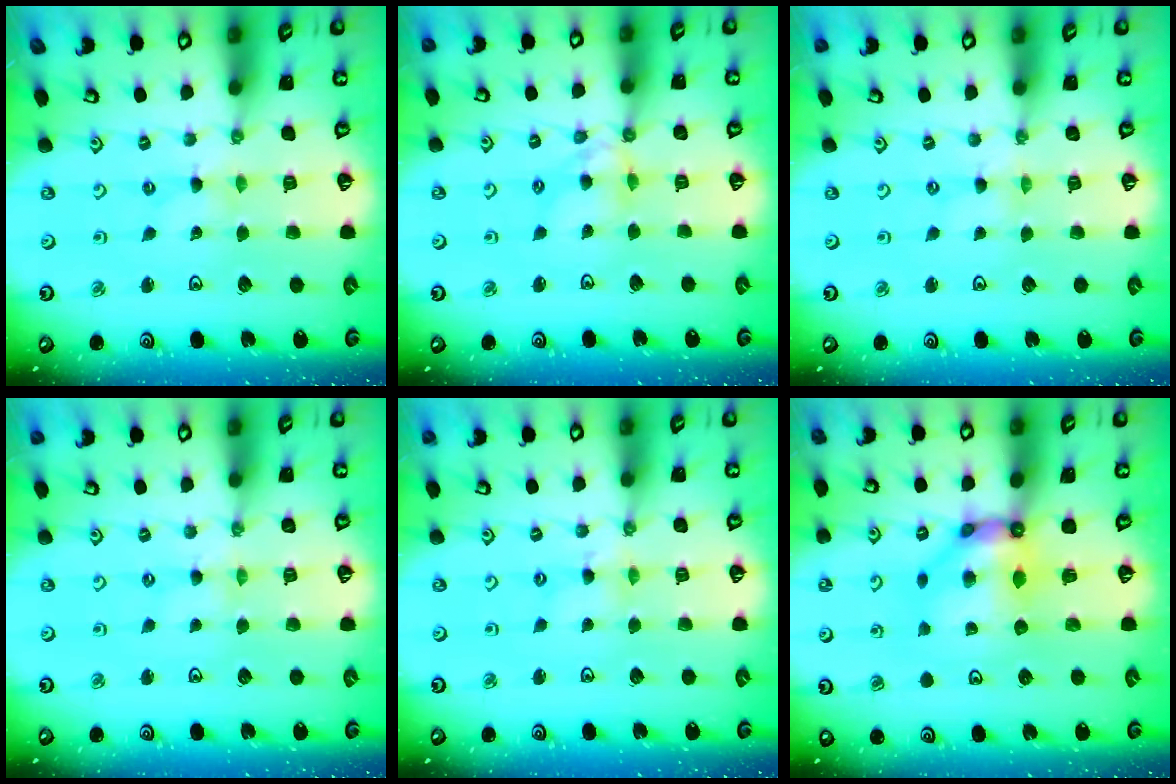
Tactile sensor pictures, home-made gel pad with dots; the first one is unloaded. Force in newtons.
{"total": 7.7, "press": 7.6, "slide": 0.8}
{"total": 0.0}
{"total": 0.8, "press": 0.8, "slide": 0.2}
{"total": 2.3, "press": 2.3, "slide": 0.3}
{"total": 8.1, "press": 8.1, "slide": 0.6}